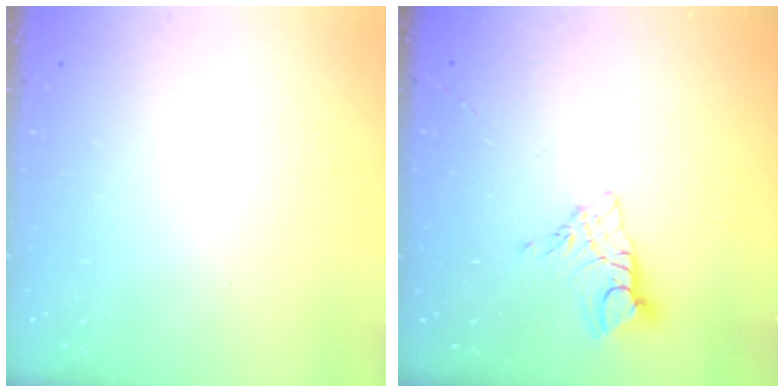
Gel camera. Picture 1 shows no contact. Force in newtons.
{"total": 7.7, "press": 7.7, "slide": 0.7}